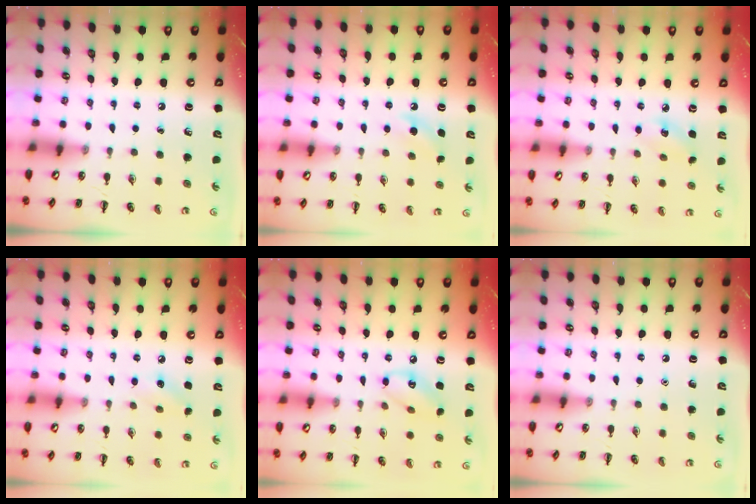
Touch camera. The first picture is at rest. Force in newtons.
{"total": 5.7, "press": 5.5, "slide": 1.6}
{"total": 3.5, "press": 3.5, "slide": 0.8}
{"total": 5.2, "press": 5.0, "slide": 1.4}
{"total": 7.4, "press": 7.3, "slide": 0.7}
{"total": 1.6, "press": 1.6, "slide": 0.1}